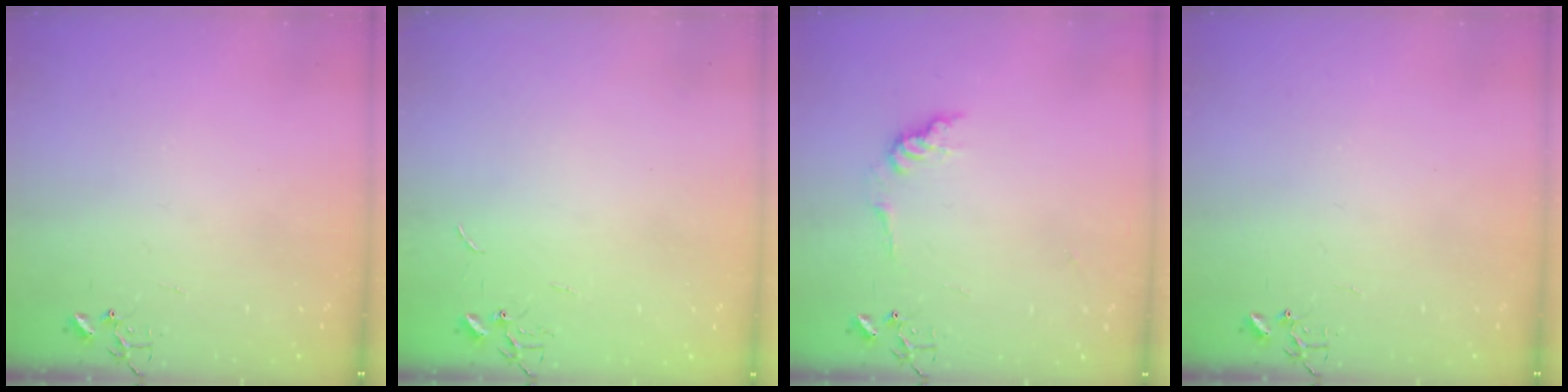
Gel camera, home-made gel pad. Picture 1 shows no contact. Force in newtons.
{"total": 0.8, "press": 0.8, "slide": 0.2}
{"total": 8.4, "press": 8.4, "slide": 0.4}
{"total": 0.0}